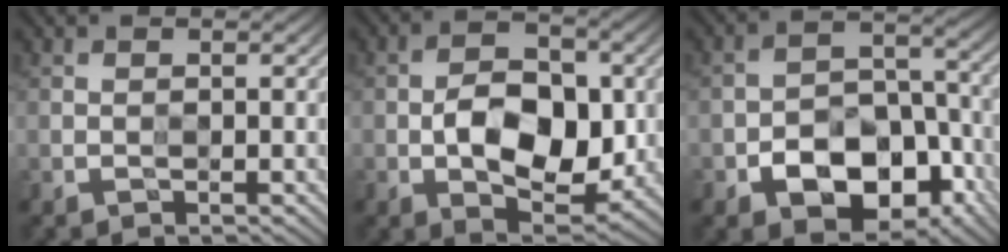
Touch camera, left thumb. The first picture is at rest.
{"total": 10.2, "force": [-1.2, 6.0, 8.2], "torque": [-0.140, -0.005, -0.020]}
{"total": 11.6, "force": [-5.6, 7.1, 7.2], "torque": [-0.117, -0.016, -0.087]}